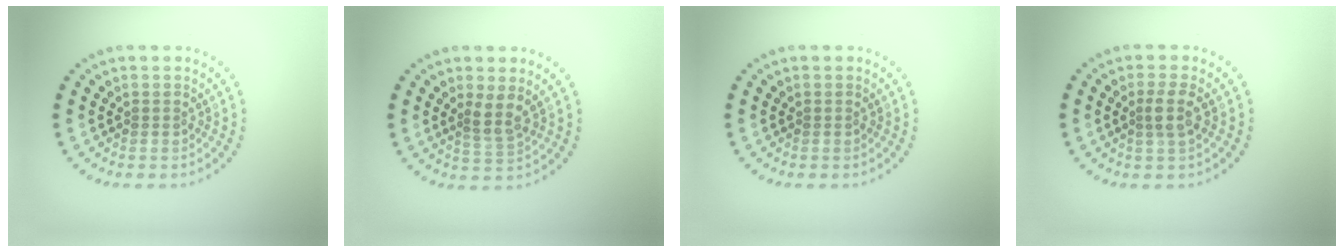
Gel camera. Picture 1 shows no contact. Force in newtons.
{"total": 2.1, "press": 1.7, "slide": 1.3}
{"total": 0.0}
{"total": 2.0, "press": 1.7, "slide": 1.1}